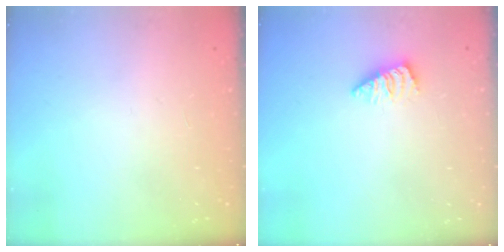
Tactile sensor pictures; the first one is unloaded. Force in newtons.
{"total": 1.2, "press": 1.1, "slide": 0.4}